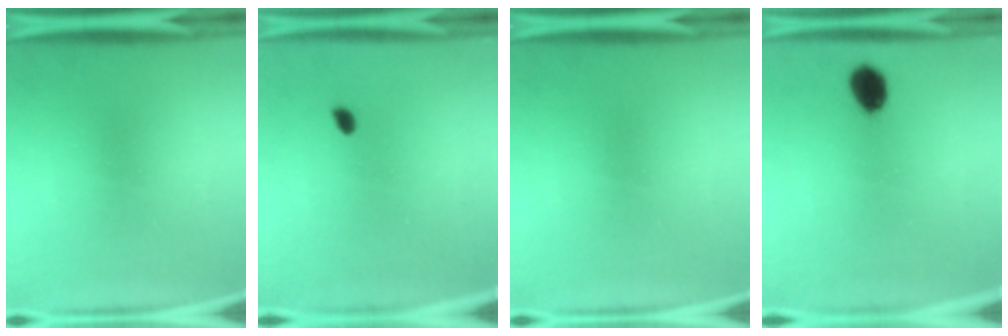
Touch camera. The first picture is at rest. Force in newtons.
{"total": 1.3}
{"total": 0.0}
{"total": 6.1}